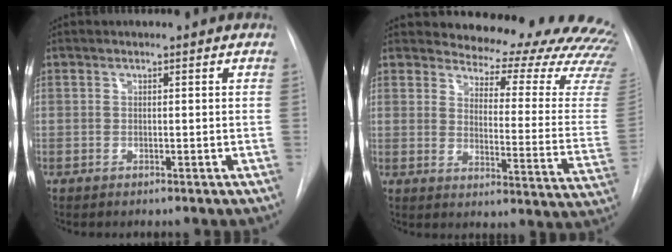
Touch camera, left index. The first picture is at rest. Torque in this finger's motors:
{"motor_torque": [0.16, -0.80, -0.06, -0.01]}